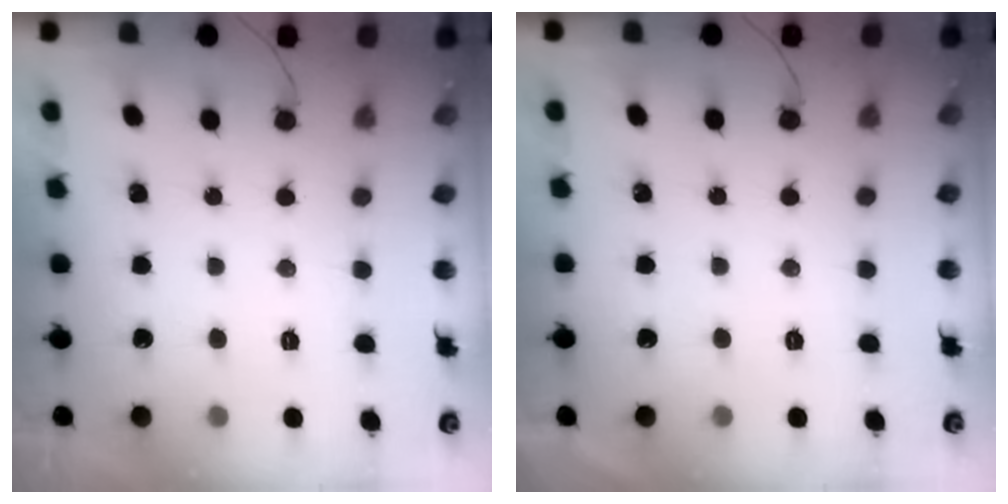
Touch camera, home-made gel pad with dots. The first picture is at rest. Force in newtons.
{"total": 1.1, "press": 1.1, "slide": 0.1}